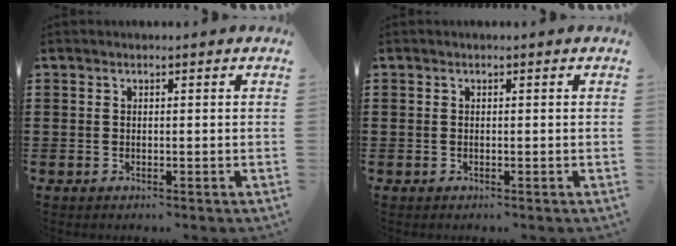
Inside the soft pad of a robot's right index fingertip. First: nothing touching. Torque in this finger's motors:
{"motor_torque": [-1.07, 1.02, -0.02, -0.01]}